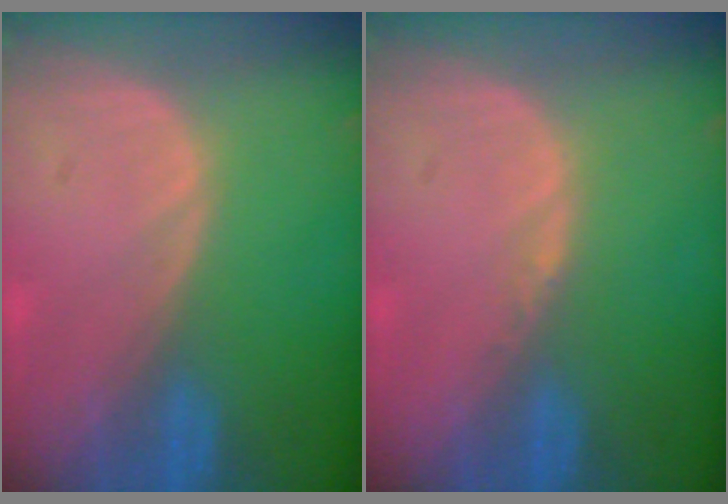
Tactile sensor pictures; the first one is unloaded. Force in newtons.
{"total": 0.6, "press": 0.5, "slide": 0.4}